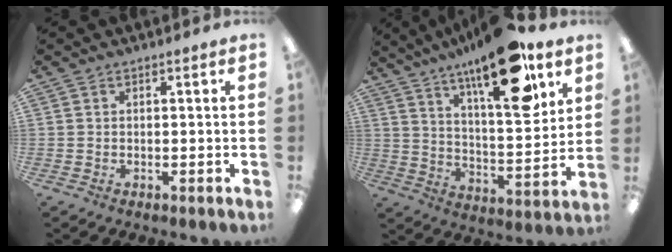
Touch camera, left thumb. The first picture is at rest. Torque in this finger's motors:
{"motor_torque": [0.44, 0.65, 1.44, -1.33, 0.16]}